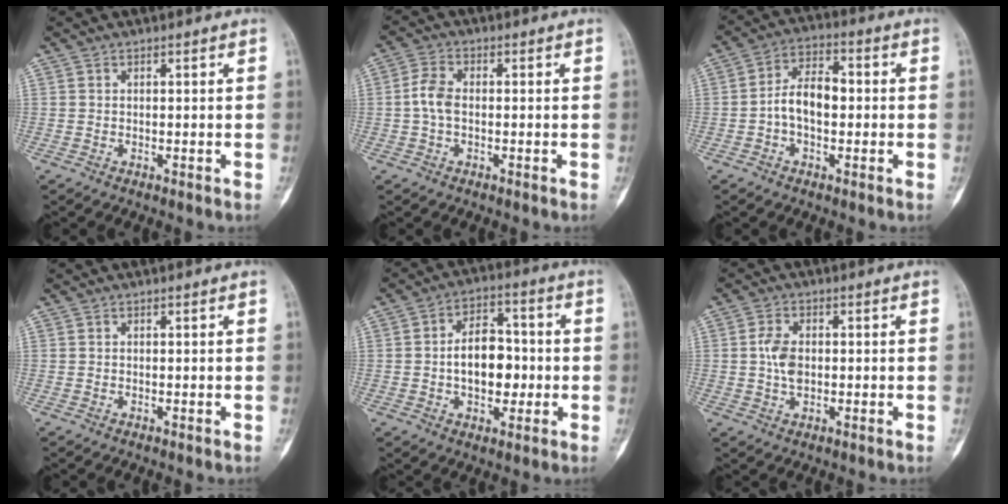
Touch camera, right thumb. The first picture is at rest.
{"total": 4.7, "force": [-0.3, 2.8, 3.7], "torque": [-0.082, 0.013, -0.011]}
{"total": 8.0, "force": [-0.8, 4.8, 6.4], "torque": [-0.103, 0.029, -0.024]}
{"total": 0.0}
{"total": 11.0, "force": [-0.9, 7.0, 8.4], "torque": [-0.097, 0.022, -0.020]}
{"total": 4.8, "force": [0.0, 3.0, 3.8], "torque": [-0.071, 0.006, -0.002]}